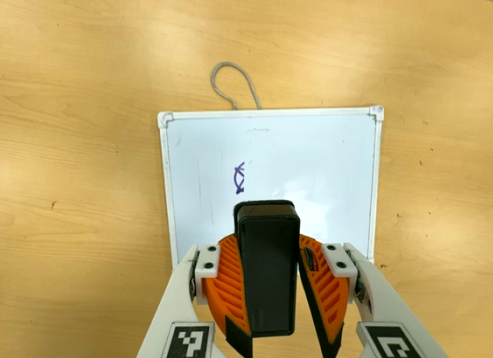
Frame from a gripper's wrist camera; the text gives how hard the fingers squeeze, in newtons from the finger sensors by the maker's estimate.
{"total": 9.6, "left": 9.4, "right": 9.7}